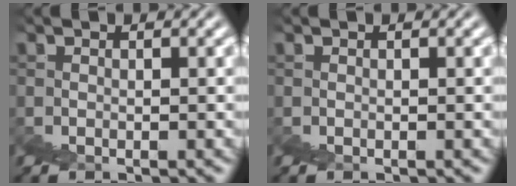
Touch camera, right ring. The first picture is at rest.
{"total": 0.0}